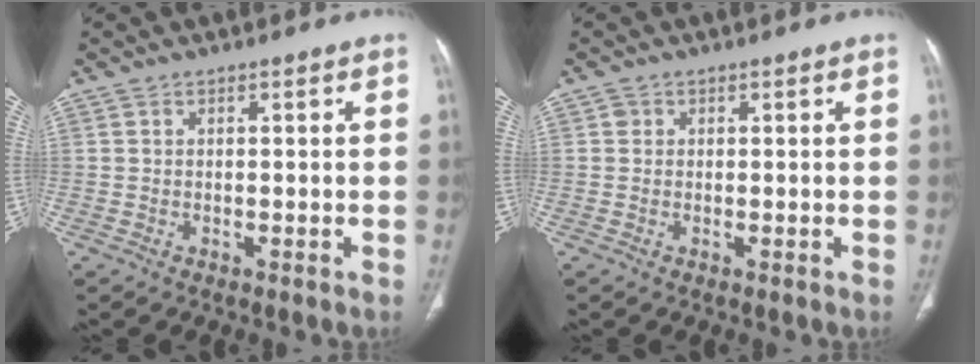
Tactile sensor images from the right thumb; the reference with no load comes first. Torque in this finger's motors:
{"motor_torque": [0.18, 0.11, 0.29, 0.19, 0.00]}